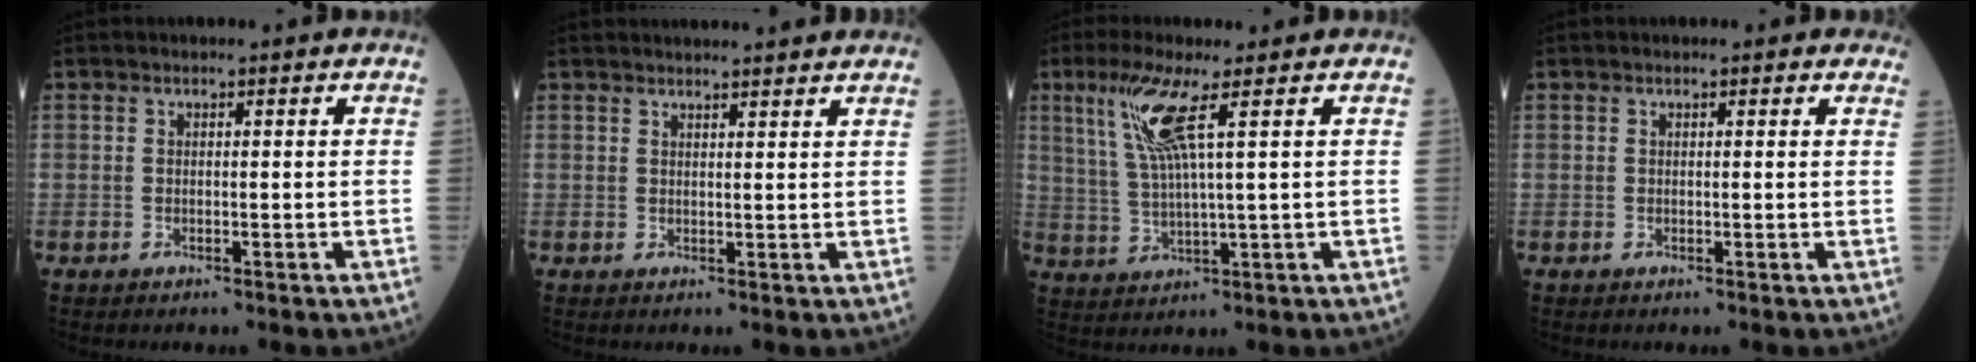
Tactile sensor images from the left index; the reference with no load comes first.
{"total": 9.8, "force": [9.2, 0.6, 3.2], "torque": [-0.038, 0.028, 0.102]}
{"total": 7.5, "force": [3.2, -0.4, 6.8], "torque": [-0.149, -0.001, 0.069]}
{"total": 1.0, "force": [0.8, 0.6, 0.2], "torque": [-0.001, 0.000, -0.003]}